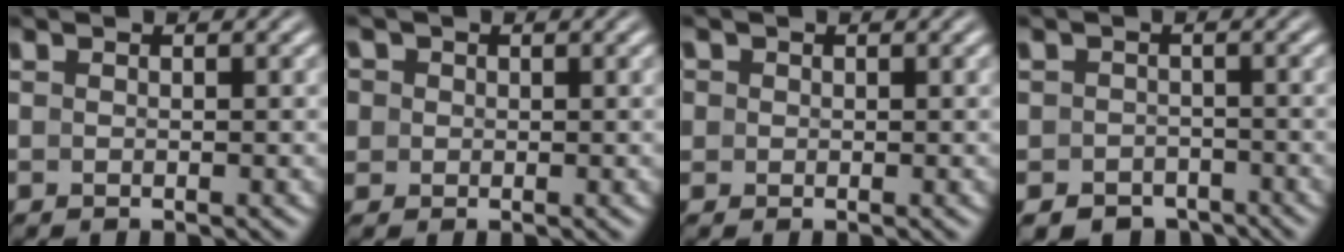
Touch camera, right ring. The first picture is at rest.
{"total": 4.0, "force": [0.3, 3.7, 1.4], "torque": [-0.039, -0.006, 0.003]}
{"total": 2.5, "force": [0.2, 2.4, 0.7], "torque": [-0.024, -0.006, 0.005]}
{"total": 6.1, "force": [-4.3, 4.2, 0.9], "torque": [-0.012, -0.023, -0.070]}